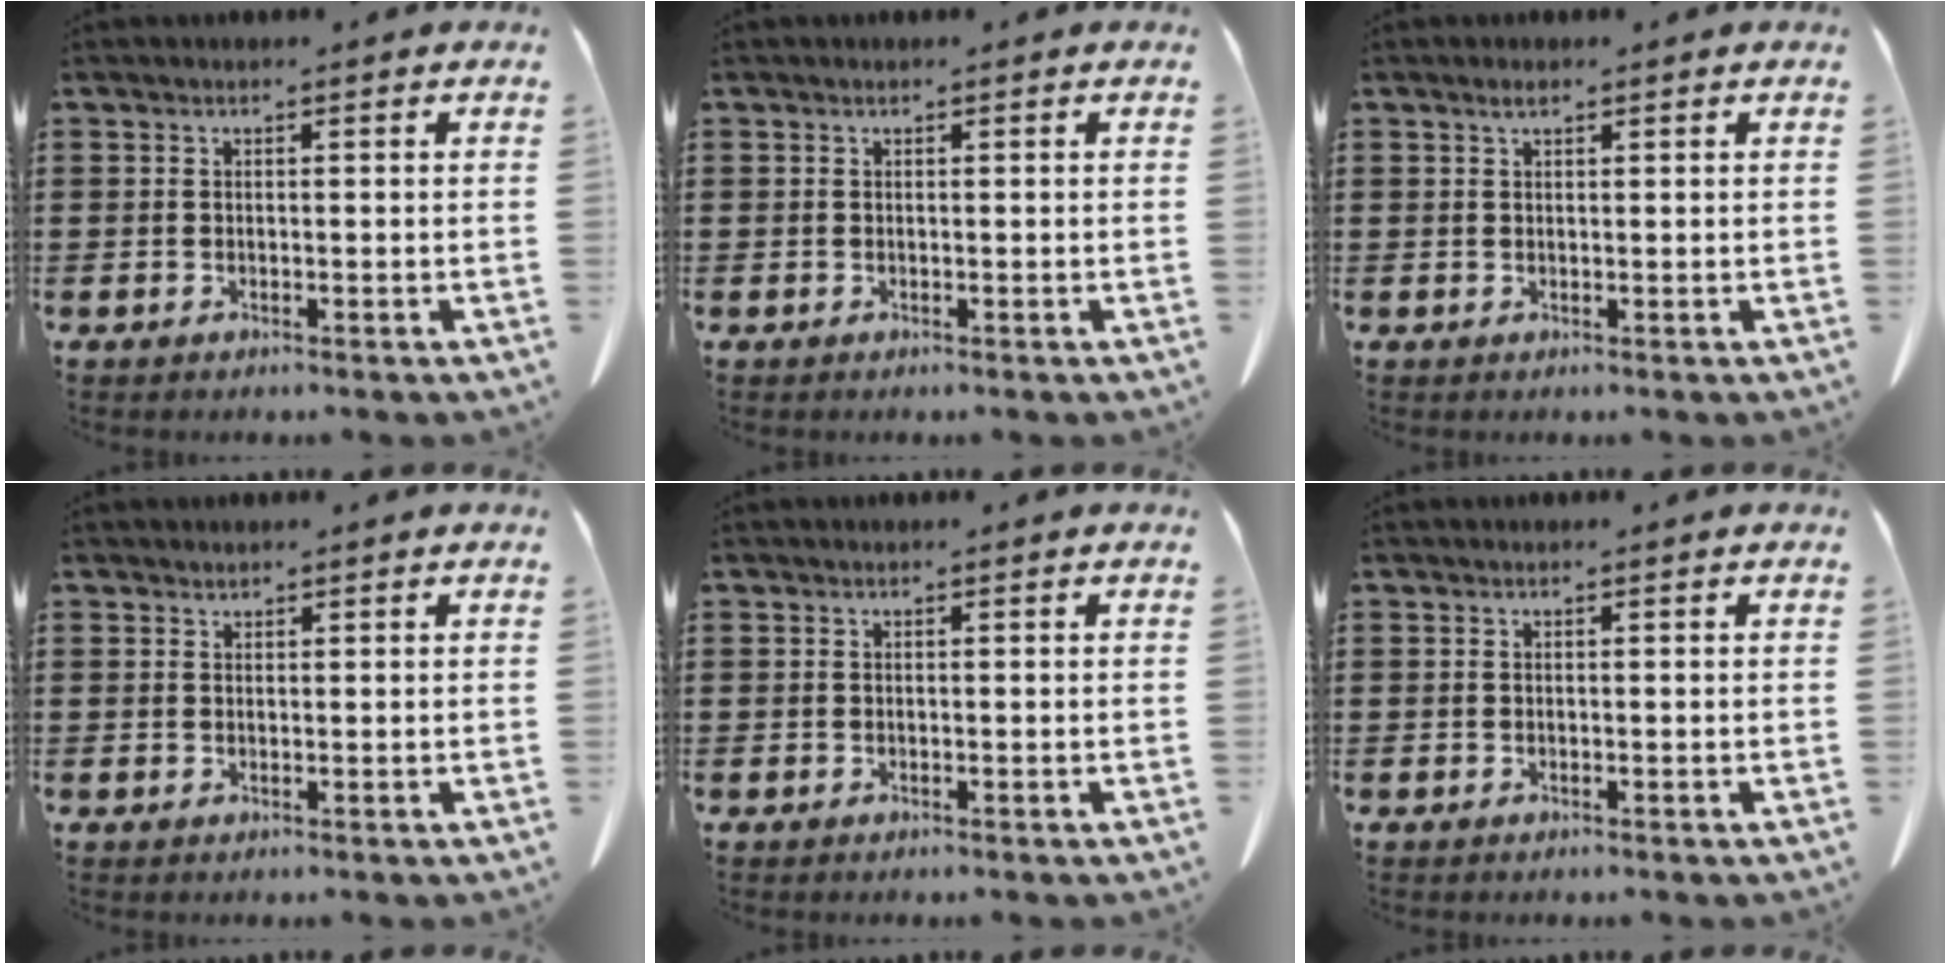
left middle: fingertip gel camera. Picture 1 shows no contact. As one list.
[{"total": 0.0}, {"total": 1.3, "force": [0.8, 0.3, 0.9], "torque": [-0.020, 0.000, 0.015]}, {"total": 0.8, "force": [0.8, 0.2, 0.0], "torque": [-0.002, -0.003, 0.018]}, {"total": 0.0}, {"total": 0.0}]